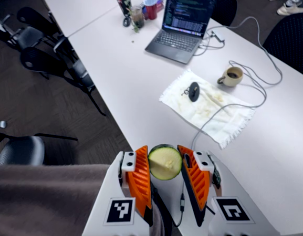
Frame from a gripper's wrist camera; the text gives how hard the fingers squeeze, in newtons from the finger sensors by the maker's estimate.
{"total": 9.0, "left": 8.5, "right": 9.4}